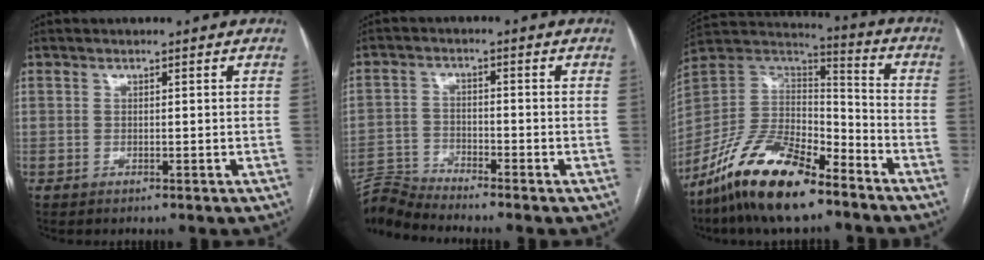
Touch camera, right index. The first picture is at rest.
{"total": 8.7, "force": [-8.4, 2.2, 0.3], "torque": [-0.006, 0.009, -0.150]}
{"total": 18.2, "force": [-12.9, 5.5, 11.7], "torque": [-0.233, 0.007, -0.240]}